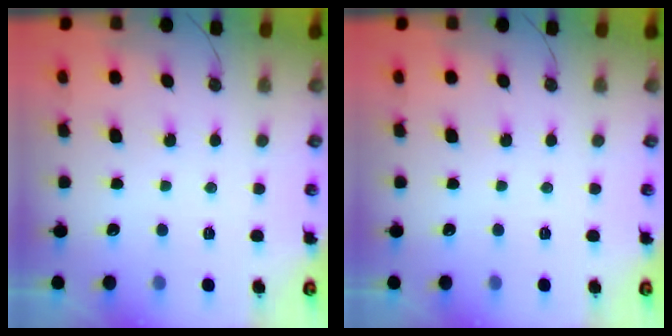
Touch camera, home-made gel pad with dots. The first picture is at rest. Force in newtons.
{"total": 0.0}